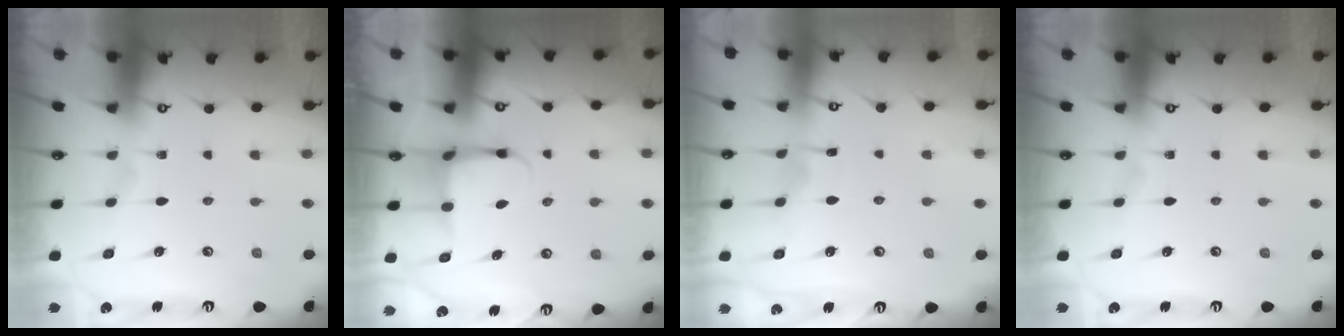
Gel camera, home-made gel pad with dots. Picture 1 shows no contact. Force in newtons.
{"total": 3.6, "press": 3.6, "slide": 0.5}
{"total": 4.8, "press": 4.8, "slide": 0.6}
{"total": 0.0}